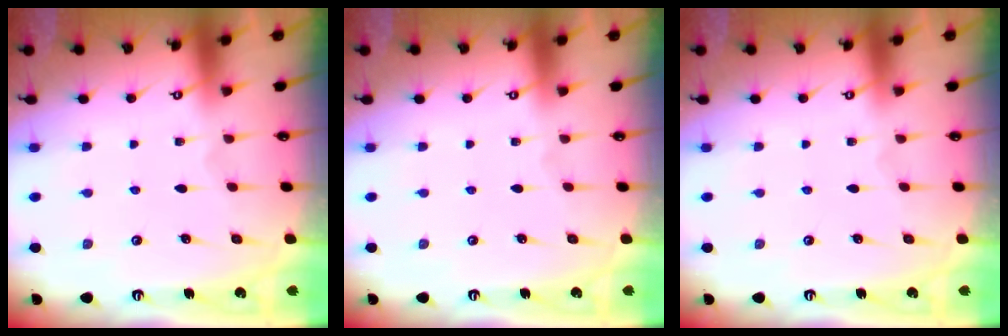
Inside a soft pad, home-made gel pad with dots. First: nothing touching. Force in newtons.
{"total": 0.0}
{"total": 0.0}